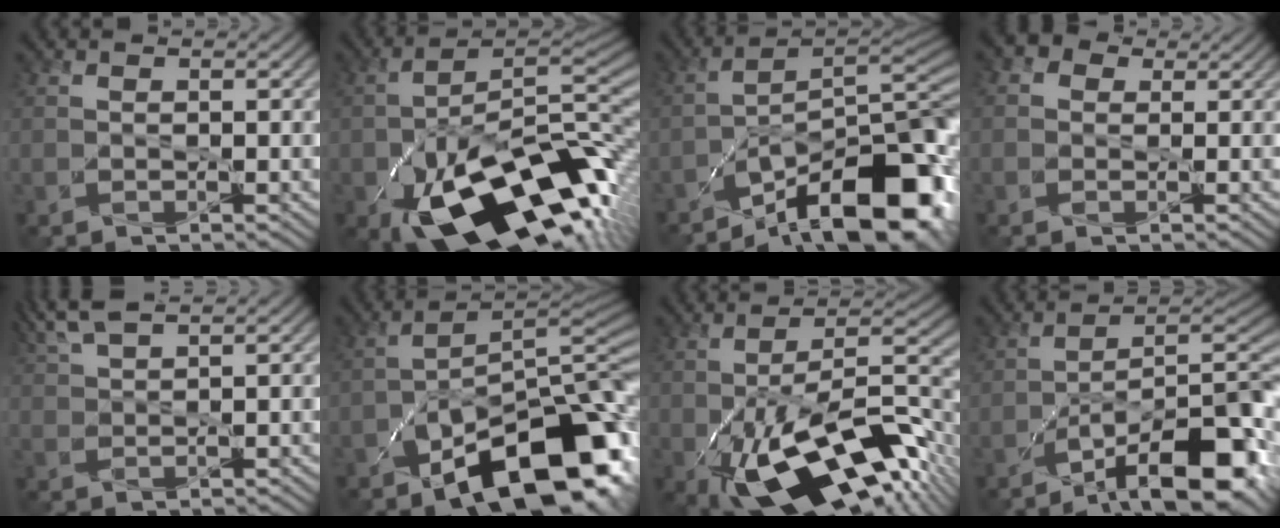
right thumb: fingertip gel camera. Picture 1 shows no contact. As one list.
[{"total": 19.8, "force": [-8.5, 9.4, 15.1], "torque": [-0.243, -0.032, -0.139]}, {"total": 15.0, "force": [-9.6, 5.3, 10.3], "torque": [-0.144, -0.005, -0.162]}, {"total": 2.5, "force": [0.4, 2.3, 0.9], "torque": [-0.009, 0.001, -0.003]}, {"total": 4.9, "force": [3.8, 0.9, 3.0], "torque": [-0.072, 0.020, 0.073]}, {"total": 15.4, "force": [-8.2, 7.1, 10.9], "torque": [-0.151, -0.018, -0.142]}, {"total": 18.5, "force": [-6.8, 7.7, 15.4], "torque": [-0.257, -0.004, -0.120]}, {"total": 15.9, "force": [-9.0, 6.3, 11.5], "torque": [-0.151, -0.006, -0.144]}]